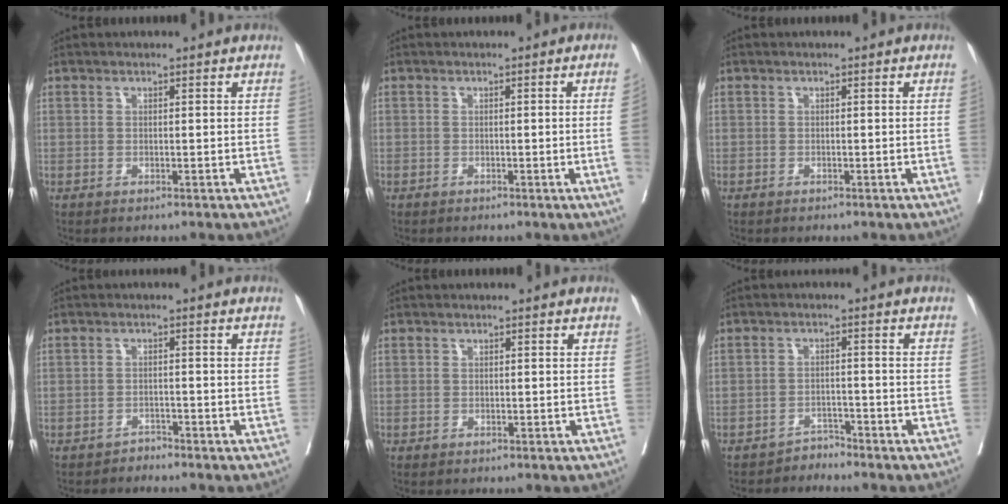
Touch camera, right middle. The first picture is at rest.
{"total": 2.3, "force": [-0.3, -0.8, 2.1], "torque": [-0.023, -0.003, -0.003]}
{"total": 0.0}
{"total": 1.3, "force": [-1.2, 0.1, -0.3], "torque": [0.010, -0.004, -0.021]}
{"total": 0.0}
{"total": 2.1, "force": [-2.0, 0.1, -0.7], "torque": [0.019, -0.008, -0.034]}